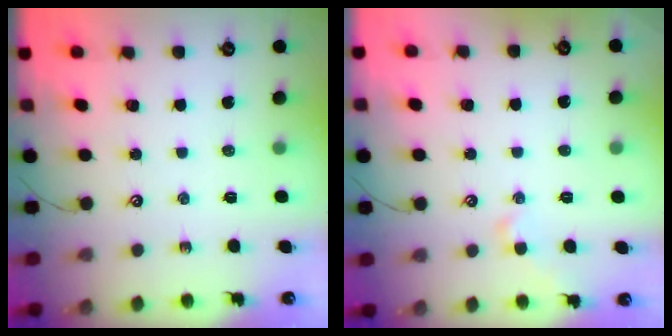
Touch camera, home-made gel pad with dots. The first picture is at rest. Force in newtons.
{"total": 0.9, "press": 0.7, "slide": 0.6}